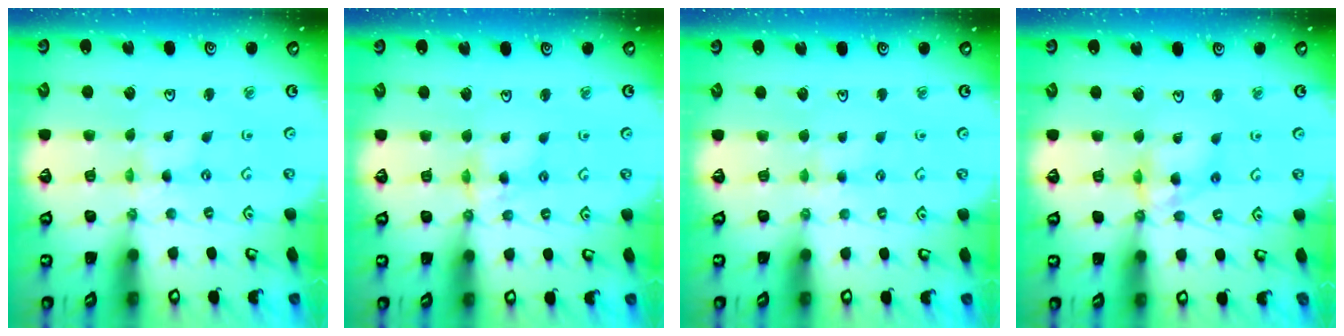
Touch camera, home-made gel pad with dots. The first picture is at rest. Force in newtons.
{"total": 7.0, "press": 7.0, "slide": 0.8}
{"total": 3.0, "press": 3.0, "slide": 0.4}
{"total": 11.4, "press": 11.4, "slide": 1.1}